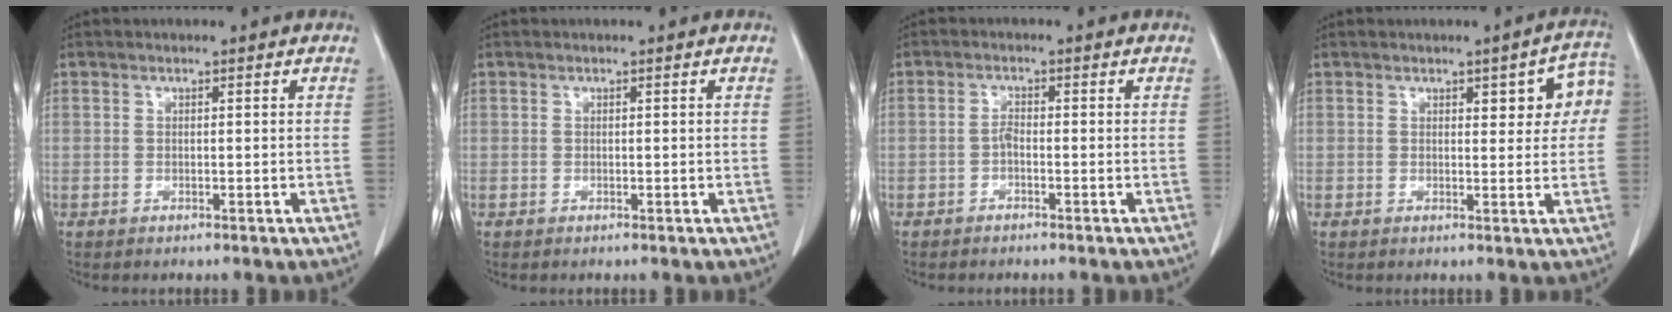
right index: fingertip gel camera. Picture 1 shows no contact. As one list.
[{"total": 0.0}, {"total": 1.3, "force": [-0.6, 0.4, 1.1], "torque": [-0.021, 0.003, -0.012]}, {"total": 6.2, "force": [1.8, 2.1, 5.6], "torque": [-0.055, 0.017, 0.018]}]